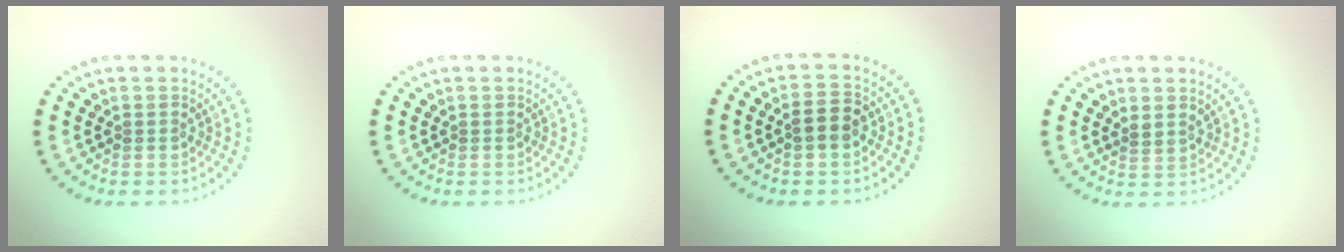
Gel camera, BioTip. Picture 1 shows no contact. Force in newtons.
{"total": 0.0}
{"total": 2.6, "press": 2.6, "slide": 0.2}
{"total": 1.1, "press": 0.7, "slide": 0.8}